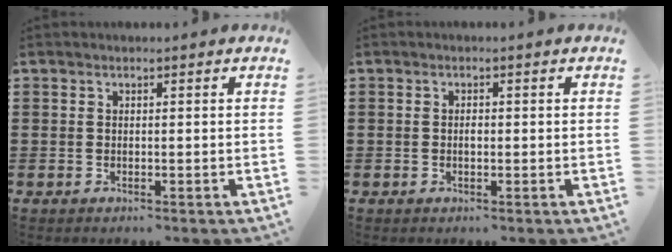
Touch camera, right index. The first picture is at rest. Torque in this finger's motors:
{"motor_torque": [0.13, 0.04, 0.00, 0.00]}